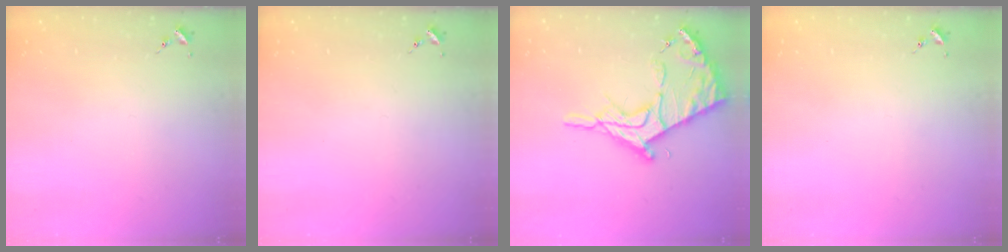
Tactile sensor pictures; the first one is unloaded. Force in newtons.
{"total": 0.0}
{"total": 16.8, "press": 16.8, "slide": 1.3}
{"total": 0.0}